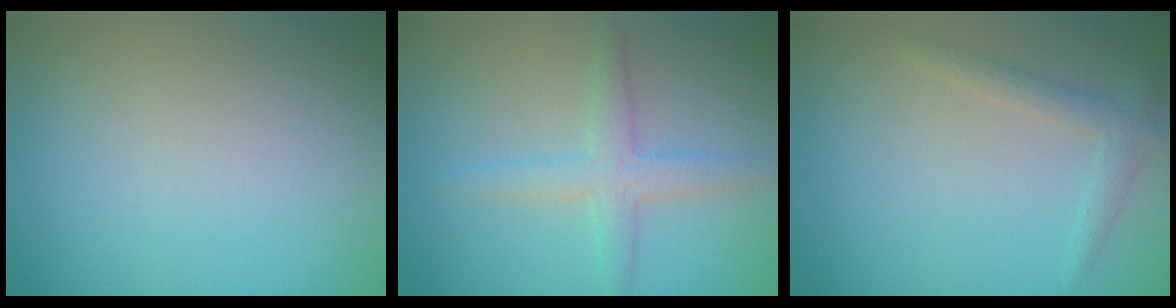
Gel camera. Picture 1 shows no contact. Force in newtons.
{"total": 2.9, "press": 2.9, "slide": 0.1}
{"total": 1.8, "press": 1.8, "slide": 0.1}